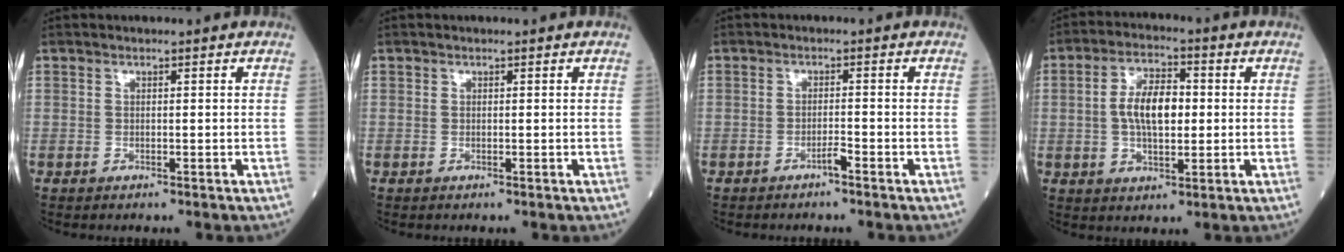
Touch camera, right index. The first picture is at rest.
{"total": 0.0}
{"total": 1.3, "force": [-1.1, -0.1, 0.8], "torque": [-0.014, 0.001, -0.021]}
{"total": 8.1, "force": [0.4, 3.5, 7.2], "torque": [-0.138, 0.012, 0.004]}